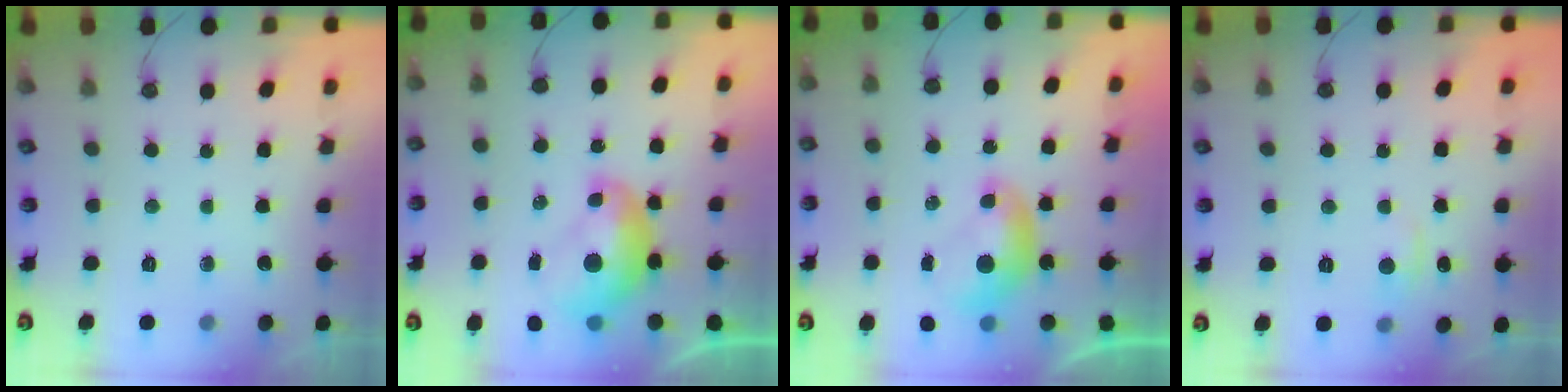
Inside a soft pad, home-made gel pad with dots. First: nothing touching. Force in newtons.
{"total": 2.8, "press": 2.8, "slide": 0.4}
{"total": 0.0}
{"total": 1.4, "press": 1.3, "slide": 0.6}